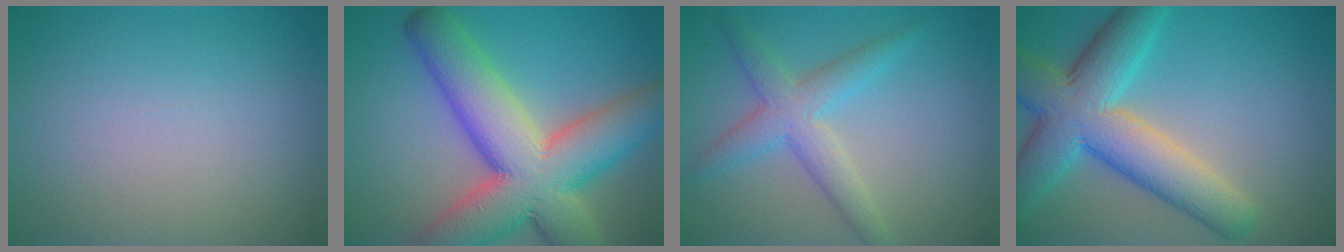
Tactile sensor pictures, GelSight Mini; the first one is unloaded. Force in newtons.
{"total": 13.1, "press": 13.0, "slide": 0.8}
{"total": 4.0, "press": 4.0, "slide": 0.2}
{"total": 9.5, "press": 9.5, "slide": 0.3}